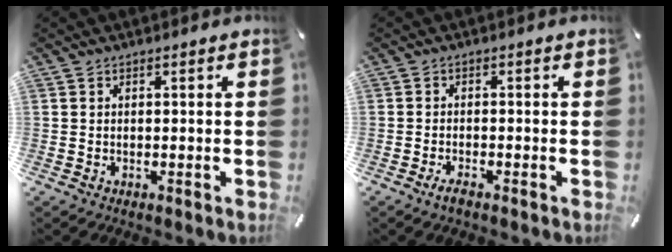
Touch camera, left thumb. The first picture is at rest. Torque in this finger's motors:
{"motor_torque": [-0.07, 0.09, 0.00, 0.00, 0.00]}